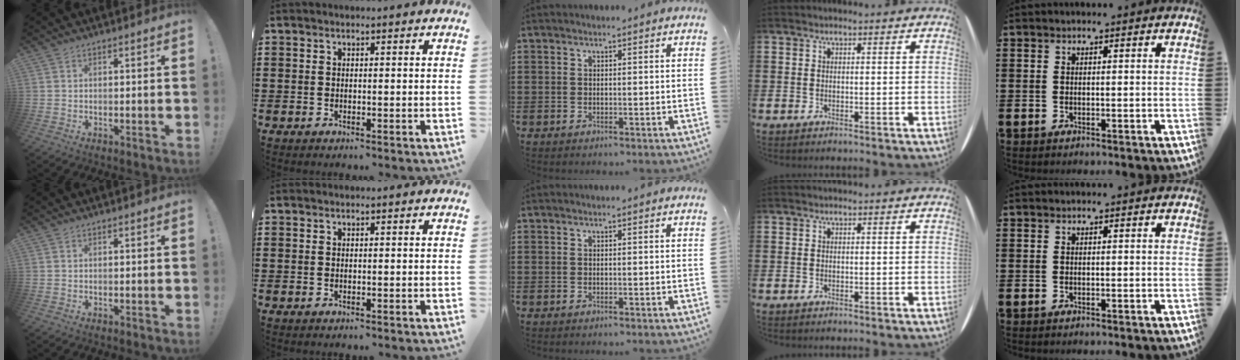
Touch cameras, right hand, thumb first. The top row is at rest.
{}